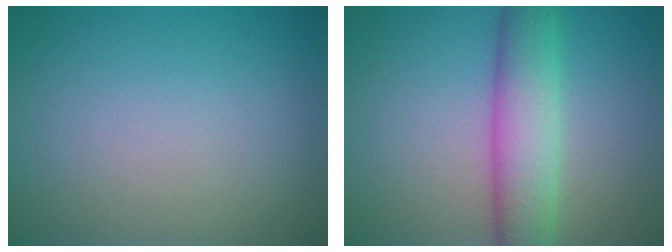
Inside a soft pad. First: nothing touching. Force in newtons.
{"total": 5.9, "press": 5.9, "slide": 0.1}